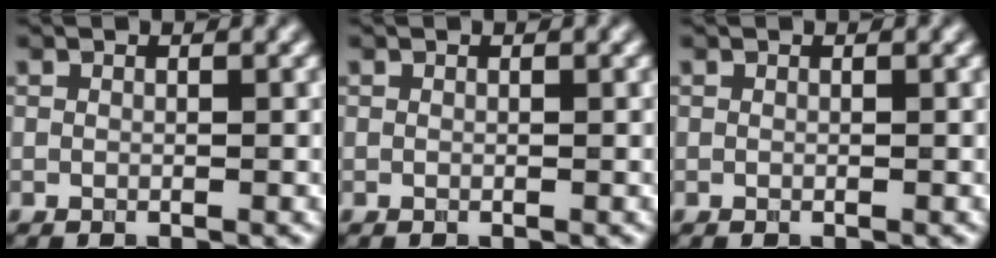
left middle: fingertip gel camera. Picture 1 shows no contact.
{"total": 0.0}
{"total": 0.0}